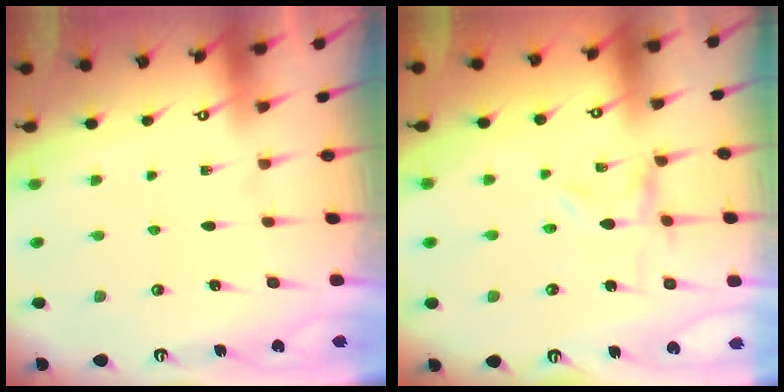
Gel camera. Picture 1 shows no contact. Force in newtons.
{"total": 0.0}